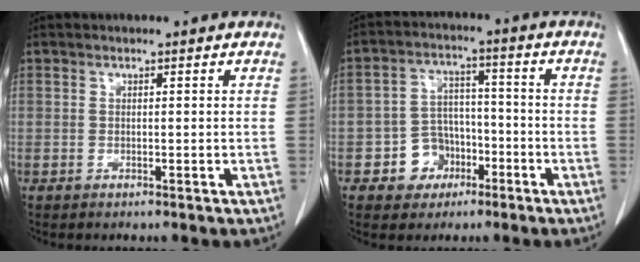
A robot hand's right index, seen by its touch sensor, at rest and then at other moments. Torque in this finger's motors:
{"motor_torque": [0.04, -0.01, 0.04, -0.03]}